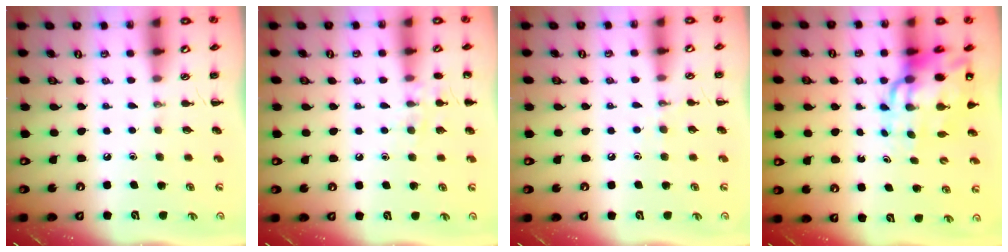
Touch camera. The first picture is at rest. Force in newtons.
{"total": 7.7, "press": 7.6, "slide": 1.5}
{"total": 5.8, "press": 5.6, "slide": 1.6}
{"total": 14.4, "press": 13.8, "slide": 4.1}